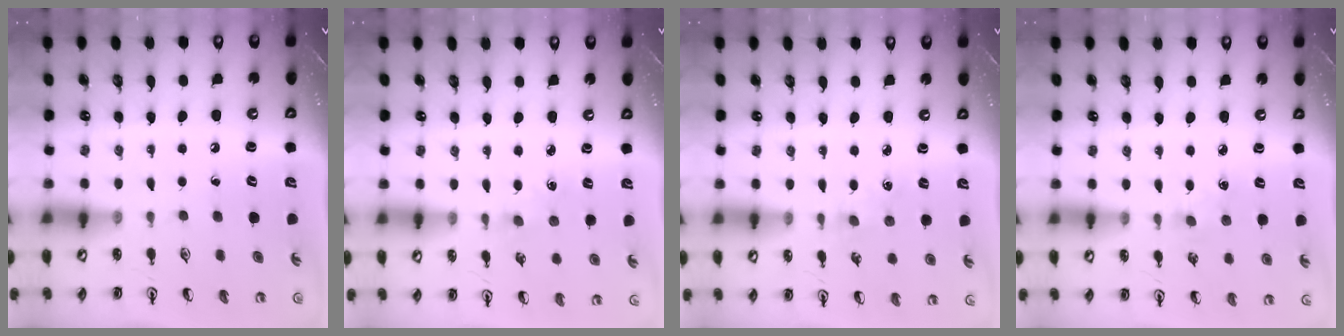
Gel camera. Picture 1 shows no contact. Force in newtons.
{"total": 1.3, "press": 1.3, "slide": 0.2}
{"total": 2.8, "press": 2.8, "slide": 0.4}
{"total": 2.9, "press": 2.9, "slide": 0.4}